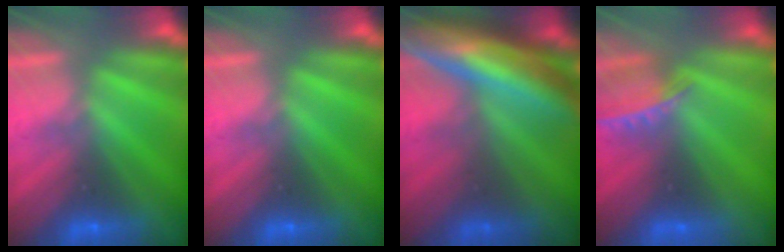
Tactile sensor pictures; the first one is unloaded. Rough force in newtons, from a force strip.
{"total": 0.0}
{"total": 9.4}
{"total": 5.8}